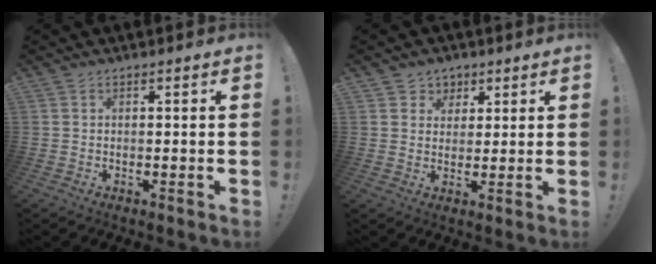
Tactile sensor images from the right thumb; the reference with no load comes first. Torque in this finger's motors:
{"motor_torque": [-0.20, -0.12, -0.27, 0.18, 0.03]}